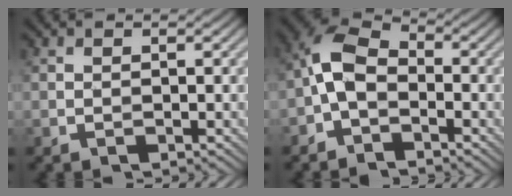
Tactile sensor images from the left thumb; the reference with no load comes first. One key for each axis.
{"total": 6.5, "fx": -1.9, "fy": 4.1, "fz": 4.6, "tx": -0.100, "ty": 0.017, "tz": -0.053}